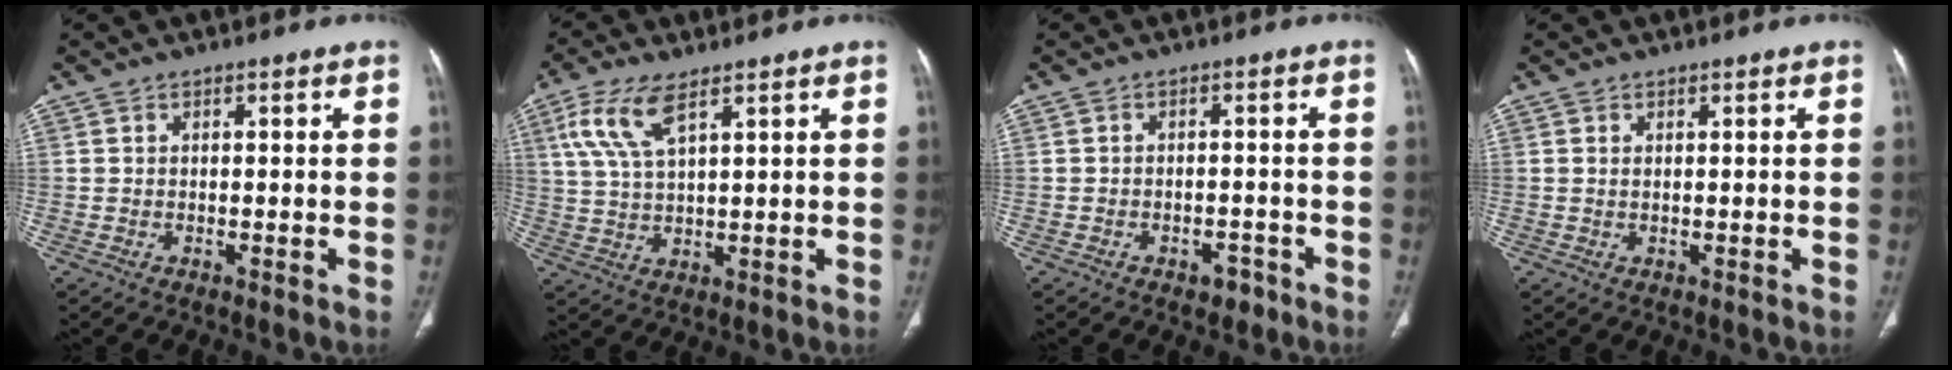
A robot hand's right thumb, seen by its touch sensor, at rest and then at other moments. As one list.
[{"total": 8.7, "force": [4.4, 3.3, 6.8], "torque": [-0.153, -0.005, 0.095]}, {"total": 3.0, "force": [-1.9, 1.9, 1.4], "torque": [-0.008, 0.013, -0.020]}, {"total": 0.5, "force": [0.2, 0.3, 0.4], "torque": [-0.011, 0.002, 0.004]}]